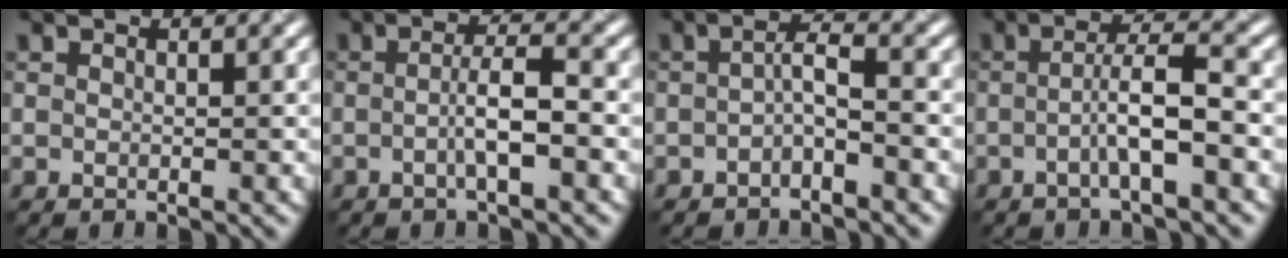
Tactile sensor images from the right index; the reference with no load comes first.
{"total": 3.2, "force": [-0.6, 0.5, 3.1], "torque": [-0.053, 0.006, -0.014]}
{"total": 2.1, "force": [-0.9, 0.4, 1.8], "torque": [-0.033, 0.008, -0.021]}
{"total": 3.9, "force": [-1.0, 0.5, 3.7], "torque": [-0.063, 0.012, -0.024]}